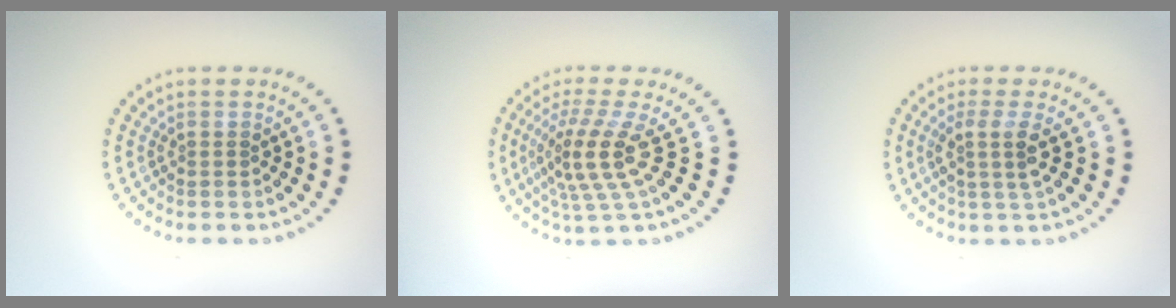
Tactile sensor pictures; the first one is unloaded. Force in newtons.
{"total": 4.5, "press": 3.1, "slide": 3.2}
{"total": 2.4, "press": 1.8, "slide": 1.6}